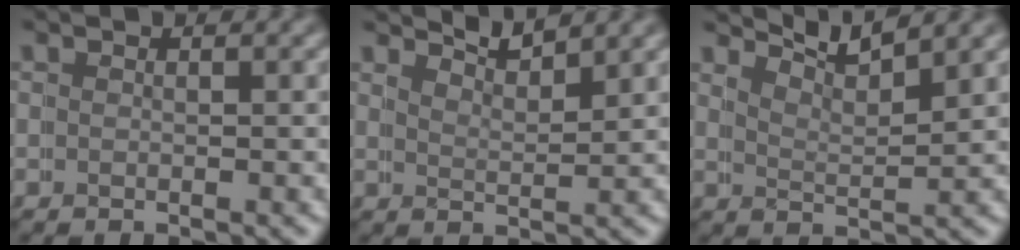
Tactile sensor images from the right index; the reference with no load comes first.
{"total": 3.4, "force": [3.3, -0.9, 0.2], "torque": [-0.008, 0.003, 0.053]}
{"total": 5.5, "force": [5.4, -0.5, 1.0], "torque": [-0.022, 0.011, 0.083]}